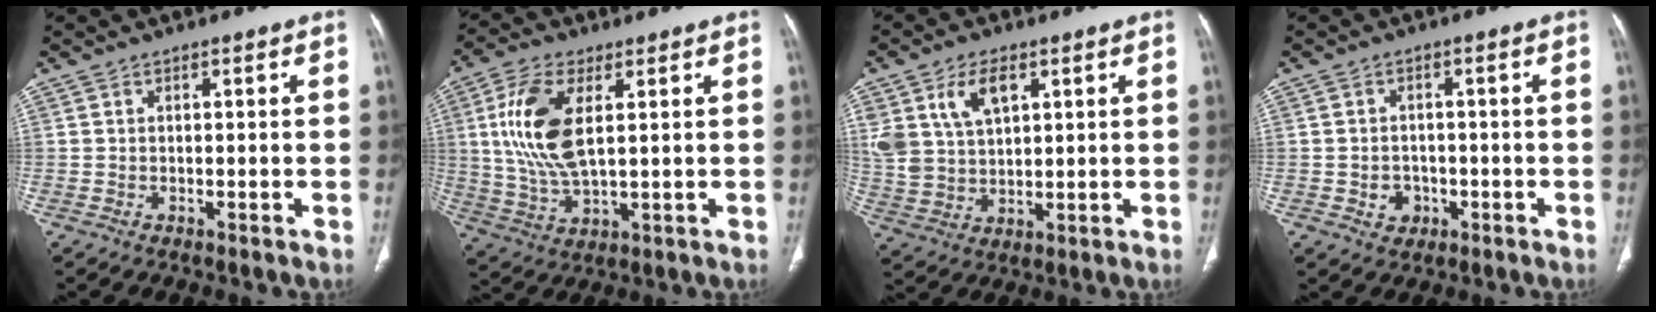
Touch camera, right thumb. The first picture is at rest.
{"total": 14.0, "force": [3.2, 6.4, 12.0], "torque": [-0.252, -0.009, 0.069]}
{"total": 10.7, "force": [4.4, 6.5, 7.3], "torque": [-0.137, -0.008, 0.094]}
{"total": 3.8, "force": [-1.1, 3.3, 1.5], "torque": [-0.008, 0.008, -0.012]}